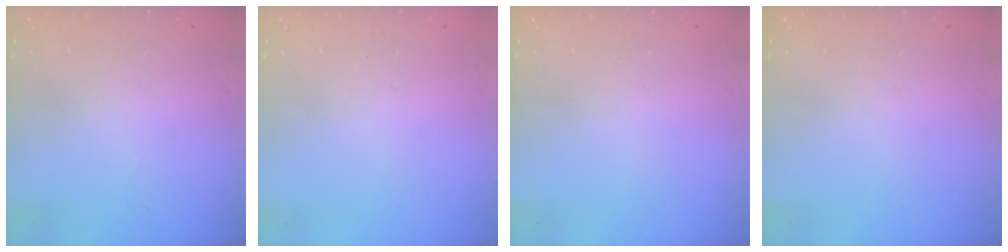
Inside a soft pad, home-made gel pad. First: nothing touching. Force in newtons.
{"total": 0.0}
{"total": 0.0}
{"total": 0.0}